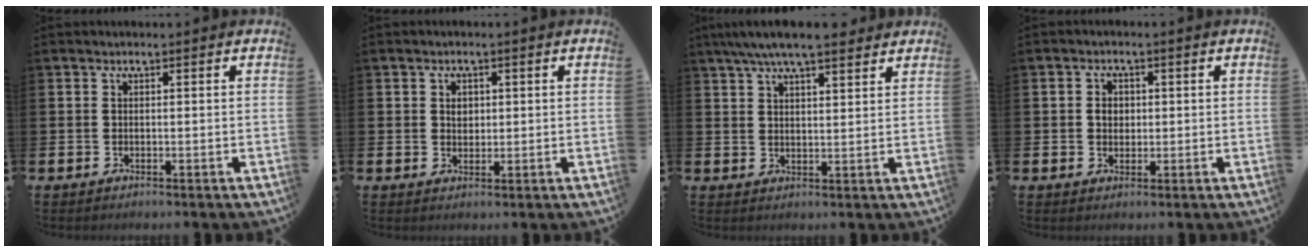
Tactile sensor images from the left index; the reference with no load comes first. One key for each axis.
{"total": 1.6, "fx": 0.6, "fy": 1.3, "fz": 0.7, "tx": 0.010, "ty": -0.004, "tz": 0.005}
{"total": 6.4, "fx": 5.7, "fy": 0.9, "fz": 2.7, "tx": -0.067, "ty": -0.014, "tz": 0.104}
{"total": 2.1, "fx": 0.3, "fy": 1.7, "fz": 1.2, "tx": -0.008, "ty": 0.003, "tz": -0.001}